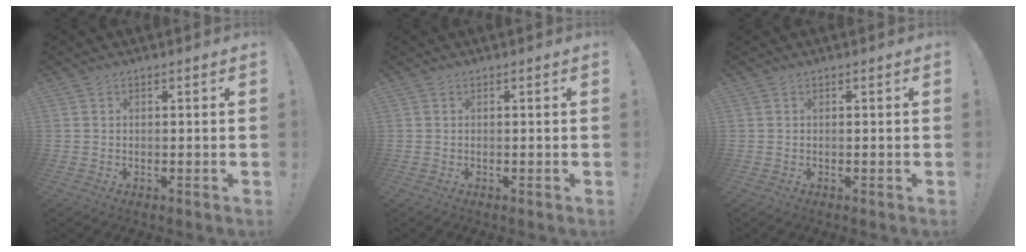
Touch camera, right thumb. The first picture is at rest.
{"total": 0.0}
{"total": 0.0}